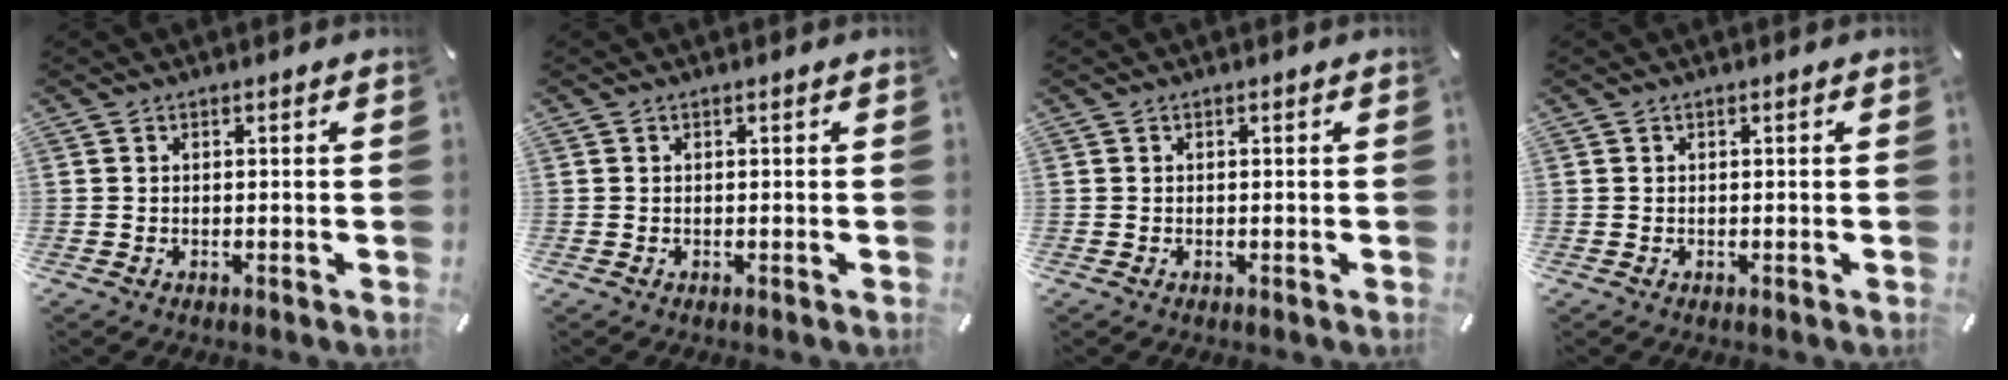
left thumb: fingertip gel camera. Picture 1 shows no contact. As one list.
[{"total": 0.0}, {"total": 0.0}, {"total": 0.0}]